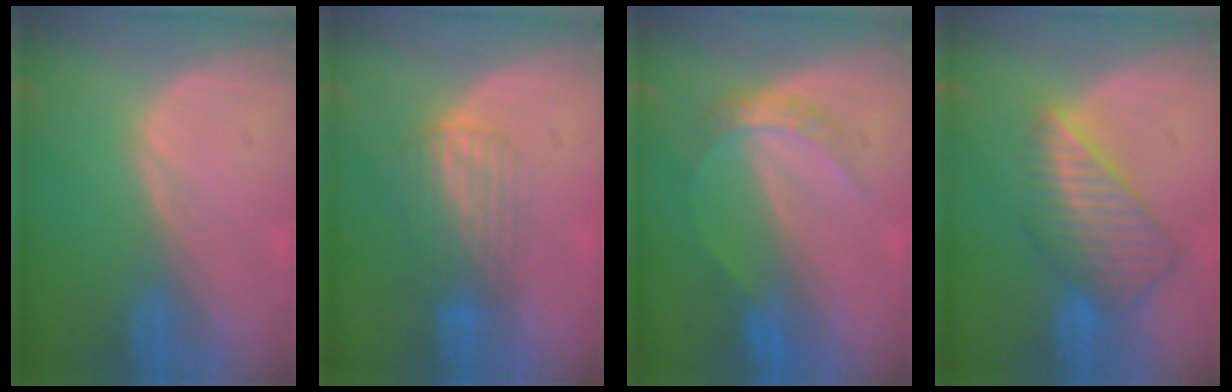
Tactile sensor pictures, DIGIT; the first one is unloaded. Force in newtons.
{"total": 6.8, "press": 5.7, "slide": 3.7}
{"total": 4.8, "press": 4.4, "slide": 1.8}
{"total": 8.7, "press": 7.6, "slide": 4.3}